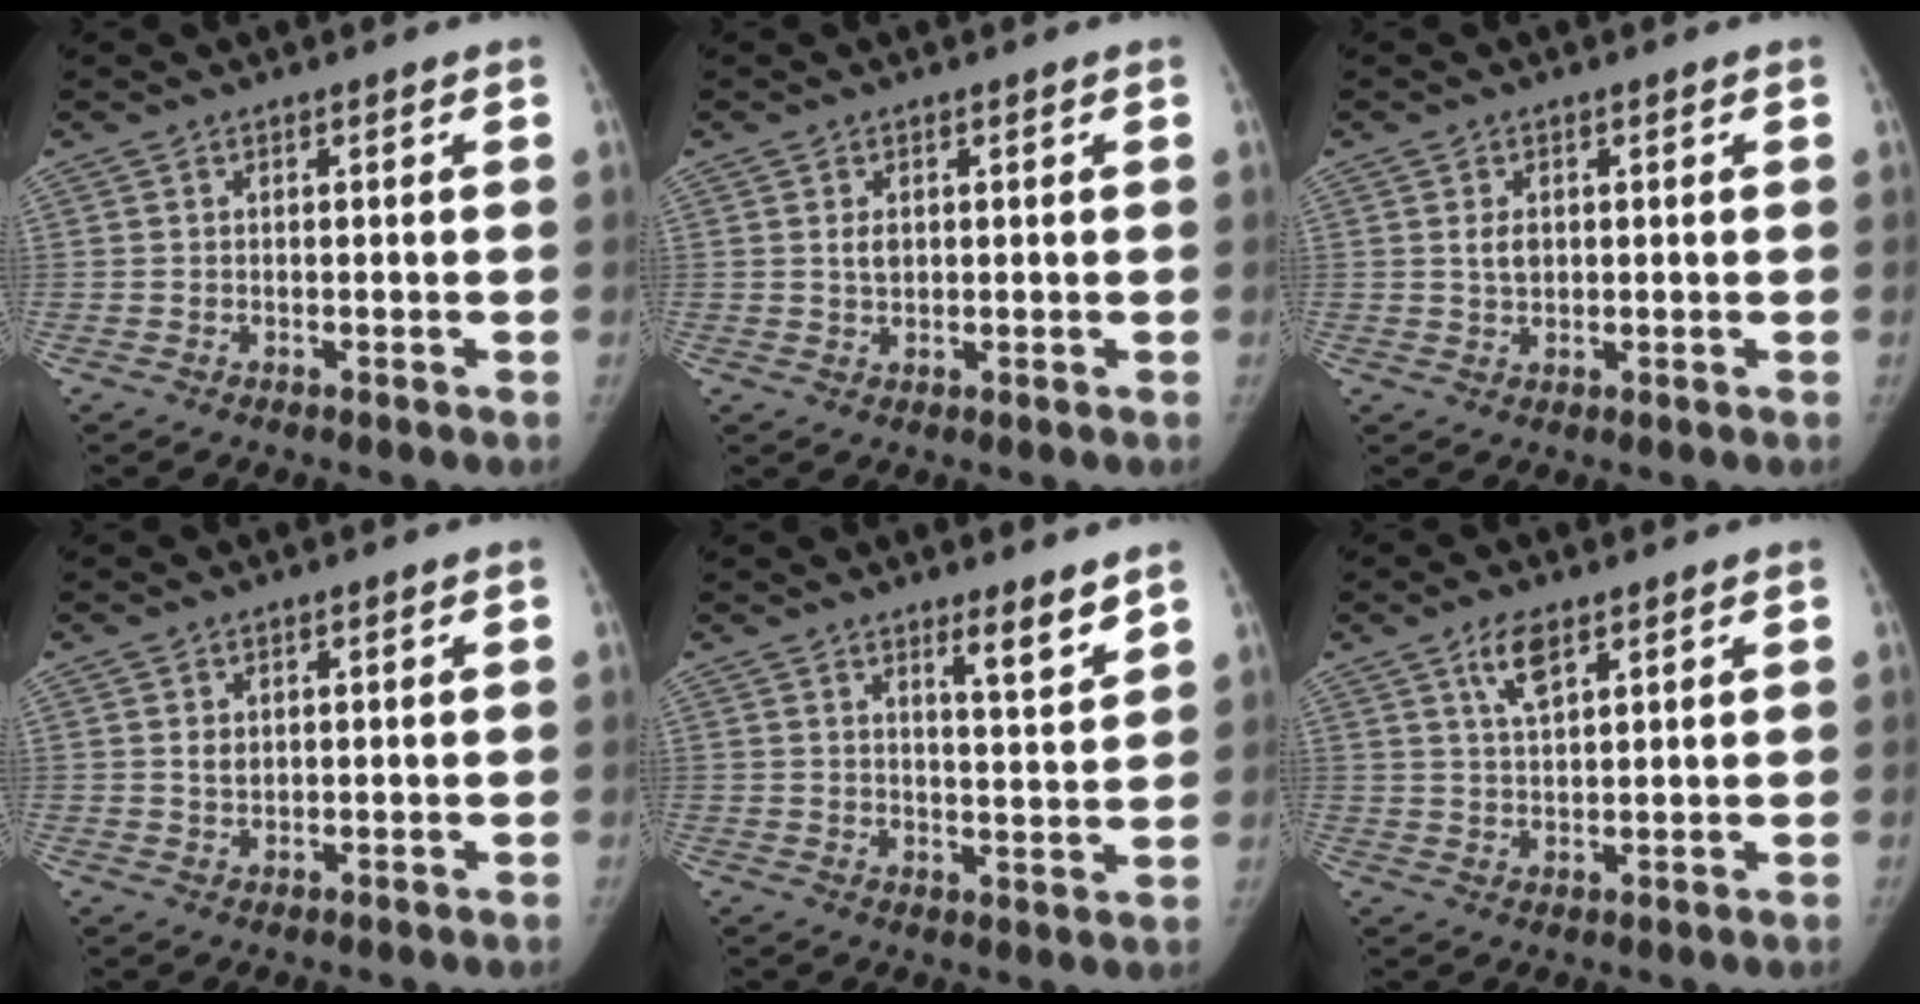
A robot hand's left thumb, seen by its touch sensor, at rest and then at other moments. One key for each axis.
{"total": 2.0, "fx": 0.5, "fy": 1.4, "fz": 1.4, "tx": -0.019, "ty": -0.003, "tz": 0.011}
{"total": 2.6, "fx": 0.5, "fy": 1.8, "fz": 1.8, "tx": -0.023, "ty": -0.003, "tz": 0.012}
{"total": 1.8, "fx": 0.6, "fy": 1.3, "fz": 1.1, "tx": -0.012, "ty": -0.005, "tz": 0.015}
{"total": 5.9, "fx": 4.3, "fy": 0.7, "fz": 3.9, "tx": -0.052, "ty": -0.039, "tz": 0.064}
{"total": 5.2, "fx": 3.1, "fy": 2.0, "fz": 3.7, "tx": -0.065, "ty": -0.013, "tz": 0.060}